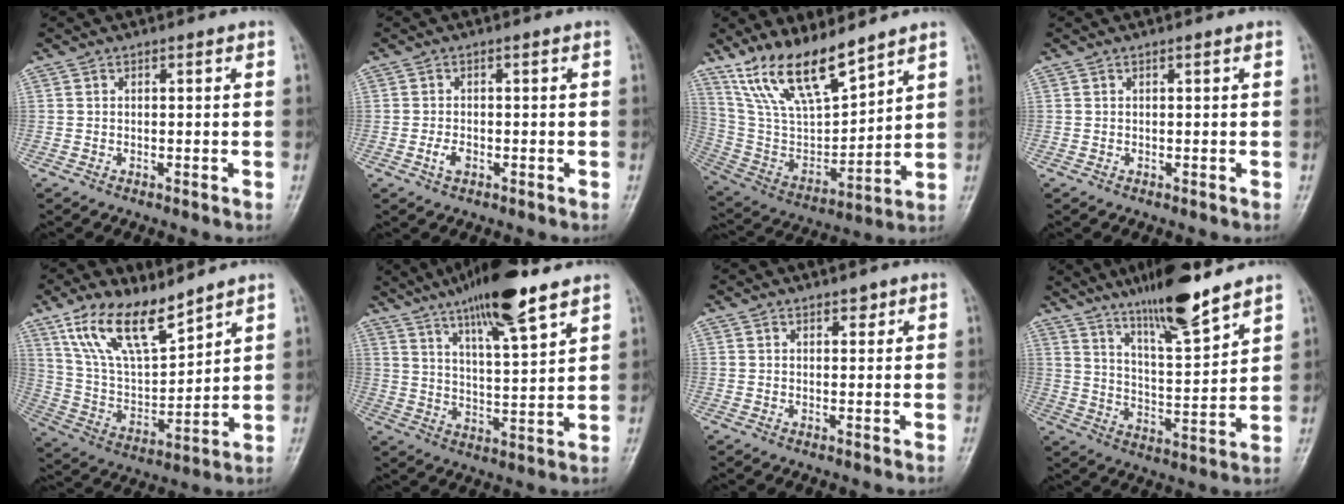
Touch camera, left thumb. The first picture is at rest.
{"total": 2.1, "force": [-0.8, 1.2, 1.5], "torque": [-0.031, 0.004, -0.015]}
{"total": 16.8, "force": [12.6, 5.4, 9.8], "torque": [-0.151, -0.060, 0.253]}
{"total": 0.0}
{"total": 15.2, "force": [10.8, 5.7, 9.1], "torque": [-0.141, -0.054, 0.219]}
{"total": 15.1, "force": [10.5, 2.5, 10.6], "torque": [-0.168, -0.049, 0.179]}
{"total": 1.5, "force": [1.1, 0.7, 0.6], "torque": [0.001, -0.006, 0.014]}
{"total": 14.0, "force": [10.9, 1.7, 8.6], "torque": [-0.135, -0.068, 0.190]}